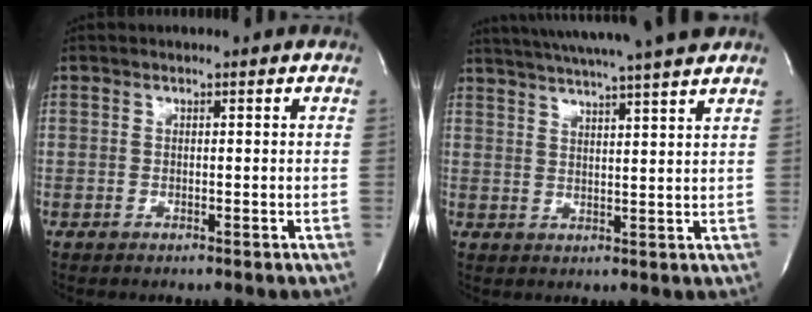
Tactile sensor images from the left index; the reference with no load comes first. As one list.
[{"total": 16.8, "force": [14.7, -0.7, 8.0], "torque": [-0.140, 0.003, 0.203]}]